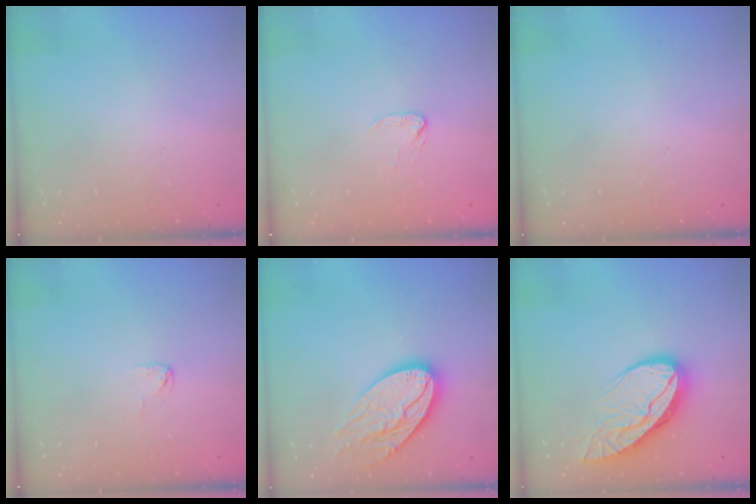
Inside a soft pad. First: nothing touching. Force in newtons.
{"total": 3.4, "press": 3.4, "slide": 0.4}
{"total": 0.0}
{"total": 2.9, "press": 2.9, "slide": 0.1}
{"total": 18.1, "press": 18.0, "slide": 1.7}
{"total": 13.0, "press": 12.9, "slide": 1.1}